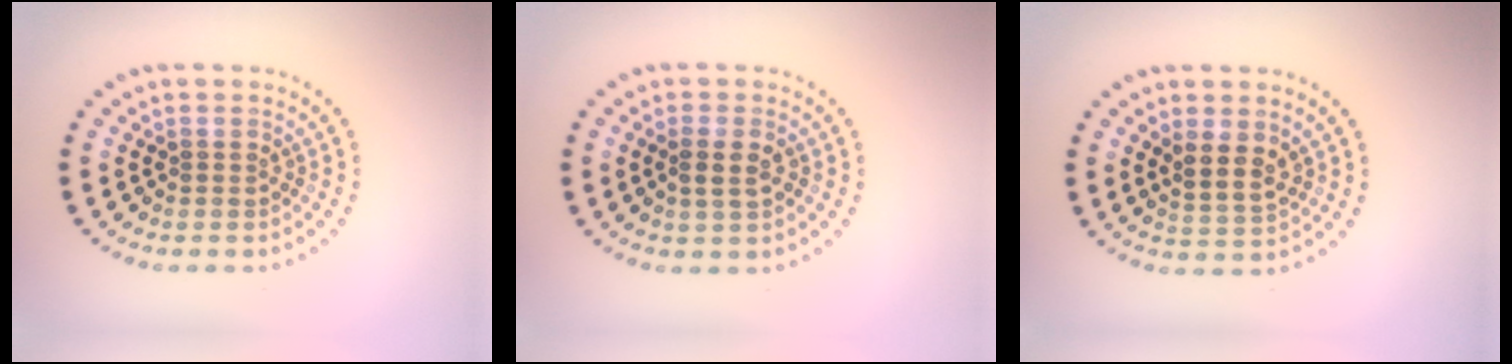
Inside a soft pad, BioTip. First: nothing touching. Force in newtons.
{"total": 1.7, "press": 1.6, "slide": 0.2}
{"total": 2.7, "press": 2.3, "slide": 1.3}